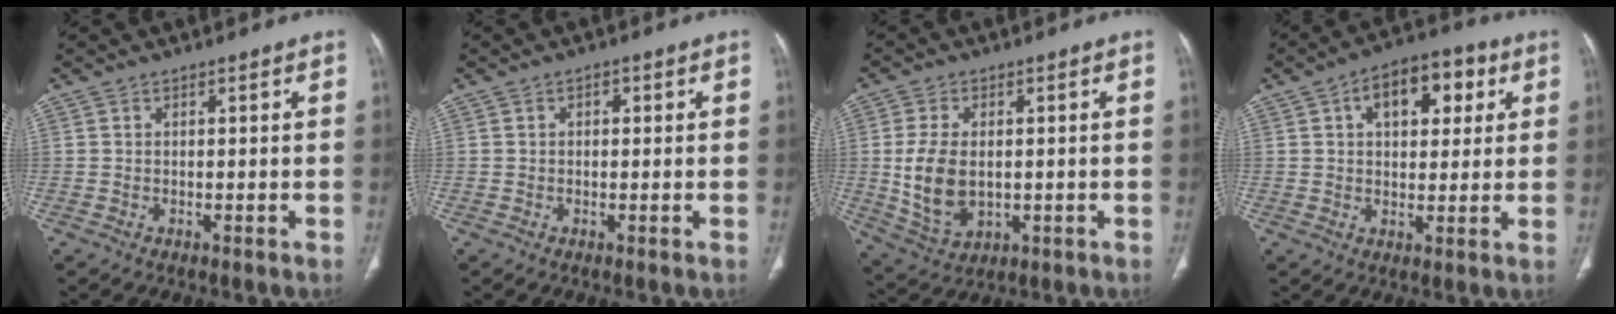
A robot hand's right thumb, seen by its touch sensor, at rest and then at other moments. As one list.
[{"total": 1.2, "force": [0.3, 0.8, 0.7], "torque": [0.001, 0.005, 0.000]}, {"total": 10.4, "force": [-0.1, 6.5, 8.1], "torque": [-0.157, -0.008, 0.013]}, {"total": 11.6, "force": [4.0, 6.9, 8.4], "torque": [-0.082, 0.014, 0.054]}]